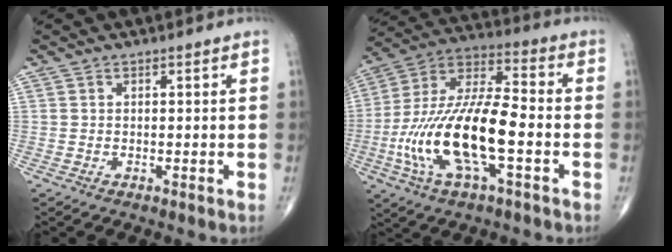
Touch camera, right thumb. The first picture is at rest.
{"total": 21.3, "force": [-5.4, 7.8, 19.1], "torque": [-0.389, 0.032, -0.095]}